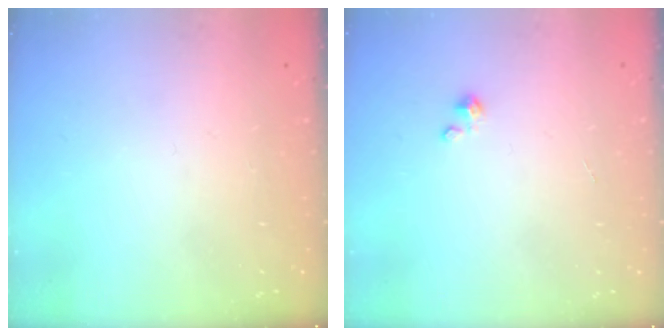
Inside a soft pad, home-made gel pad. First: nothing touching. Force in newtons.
{"total": 1.7, "press": 1.7, "slide": 0.1}